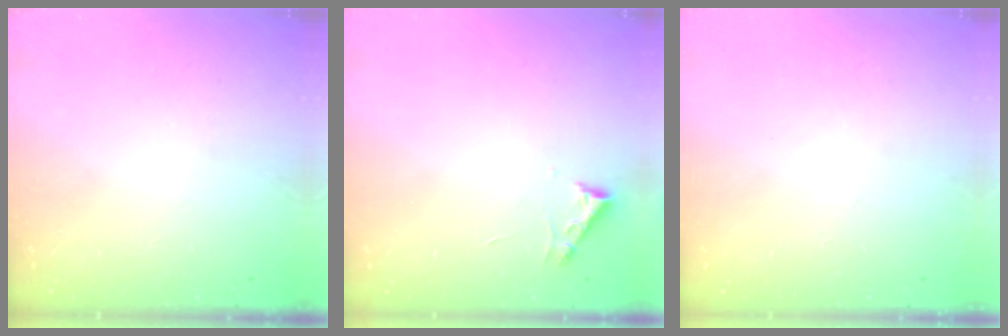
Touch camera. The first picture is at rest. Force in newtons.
{"total": 2.7, "press": 2.7, "slide": 0.3}
{"total": 0.0}